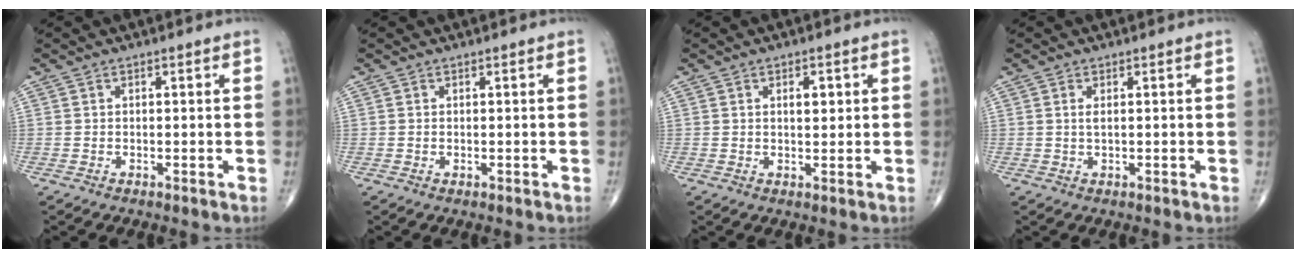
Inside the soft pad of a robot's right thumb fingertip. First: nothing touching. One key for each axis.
{"total": 0.0}
{"total": 2.7, "fx": 0.9, "fy": 1.4, "fz": 2.2, "tx": -0.025, "ty": -0.004, "tz": 0.013}
{"total": 1.4, "fx": 0.4, "fy": 0.4, "fz": 1.3, "tx": -0.030, "ty": -0.001, "tz": 0.010}